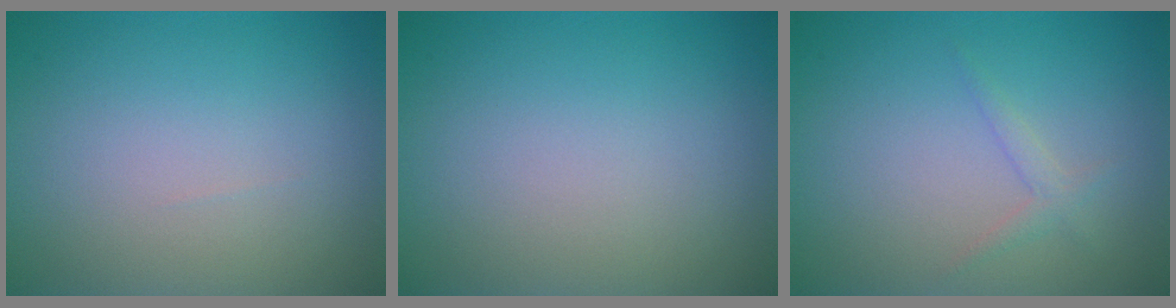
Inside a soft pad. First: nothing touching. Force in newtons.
{"total": 0.0}
{"total": 1.1, "press": 1.1, "slide": 0.1}